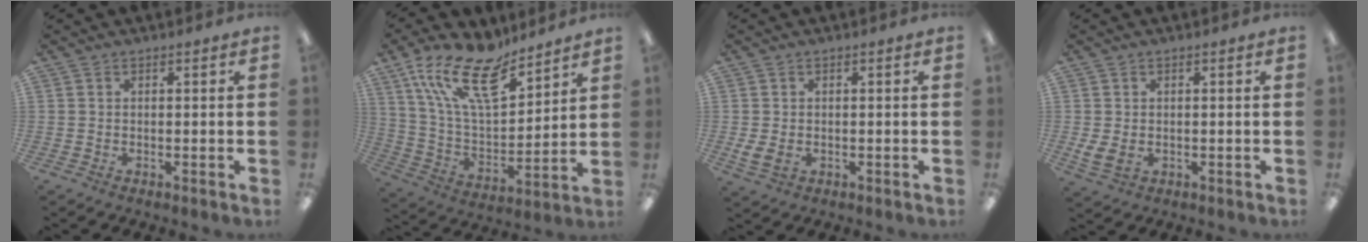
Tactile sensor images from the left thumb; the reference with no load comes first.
{"total": 19.5, "force": [13.4, 7.7, 11.9], "torque": [-0.232, -0.074, 0.239]}
{"total": 3.5, "force": [-0.4, 2.4, 2.5], "torque": [-0.050, -0.004, -0.009]}
{"total": 3.7, "force": [-0.1, 2.6, 2.6], "torque": [-0.059, -0.006, -0.005]}